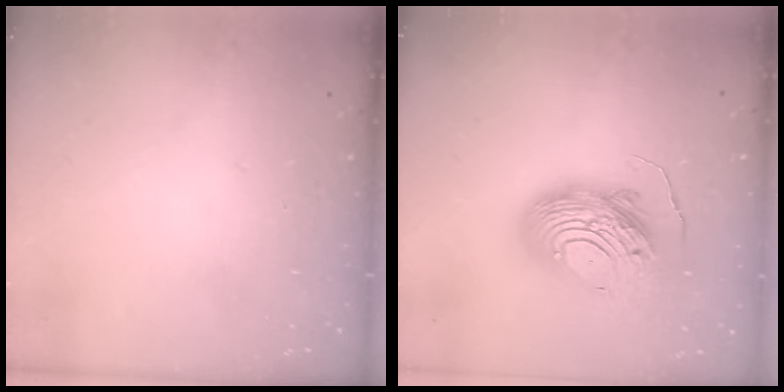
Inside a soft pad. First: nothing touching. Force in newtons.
{"total": 15.4, "press": 15.3, "slide": 1.4}